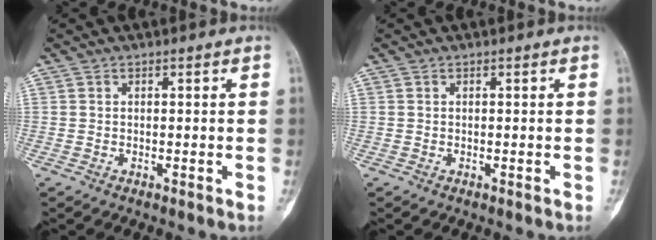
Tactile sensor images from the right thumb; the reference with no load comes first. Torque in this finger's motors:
{"motor_torque": [0.11, 0.04, -0.13, 0.02, 0.03]}